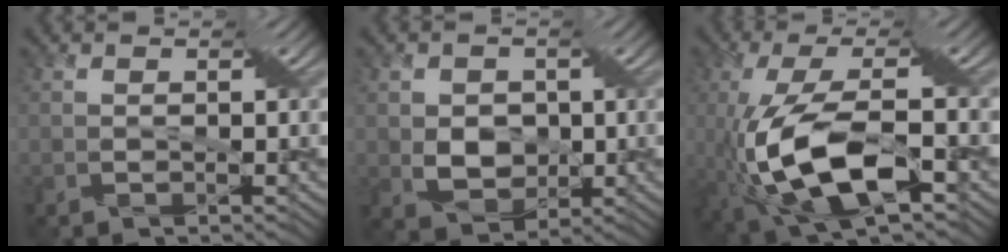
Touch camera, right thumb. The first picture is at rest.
{"total": 4.7, "force": [0.3, 3.8, 2.8], "torque": [-0.079, -0.009, -0.002]}
{"total": 12.8, "force": [-3.5, 3.8, 11.7], "torque": [-0.263, -0.003, -0.065]}